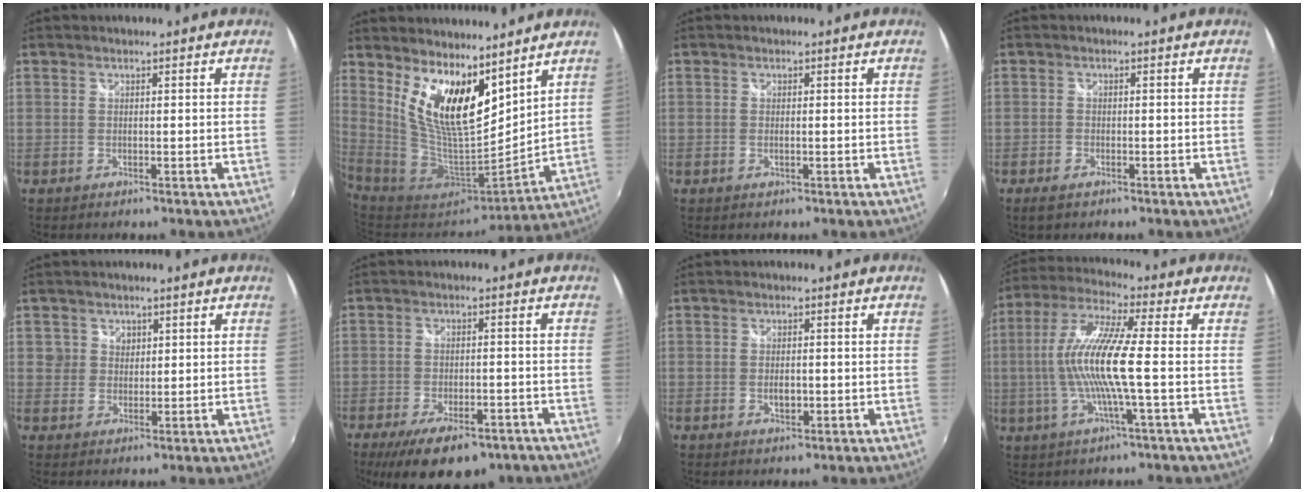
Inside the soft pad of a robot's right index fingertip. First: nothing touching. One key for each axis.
{"total": 14.4, "fx": 8.3, "fy": 5.9, "fz": 10.2, "tx": -0.181, "ty": -0.008, "tz": 0.162}
{"total": 0.9, "fx": -0.2, "fy": 0.2, "fz": 0.8, "tx": -0.018, "ty": -0.001, "tz": -0.005}
{"total": 2.4, "fx": -1.7, "fy": 1.1, "fz": 1.2, "tx": -0.030, "ty": -0.006, "tz": -0.033}
{"total": 3.2, "fx": 0.9, "fy": 3.1, "fz": 0.2, "tx": 0.008, "ty": 0.013, "tz": 0.014}
{"total": 15.0, "fx": -10.2, "fy": 6.0, "fz": 9.1, "tx": -0.183, "ty": -0.030, "tz": -0.143}
{"total": 2.4, "fx": -0.5, "fy": 1.8, "fz": 1.5, "tx": -0.024, "ty": -0.001, "tz": -0.008}
{"total": 13.2, "fx": -1.5, "fy": 0.4, "fz": 13.1, "tx": -0.257, "ty": 0.001, "tz": -0.031}